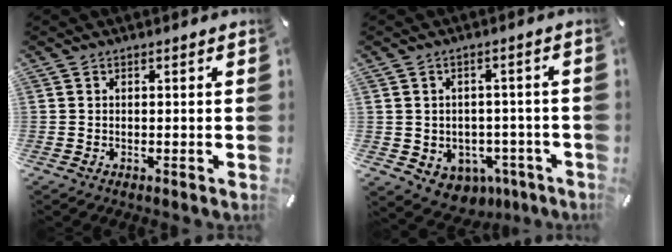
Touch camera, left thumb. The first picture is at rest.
{"total": 5.1, "force": [-0.6, 5.0, 1.0], "torque": [-0.022, -0.001, -0.003]}